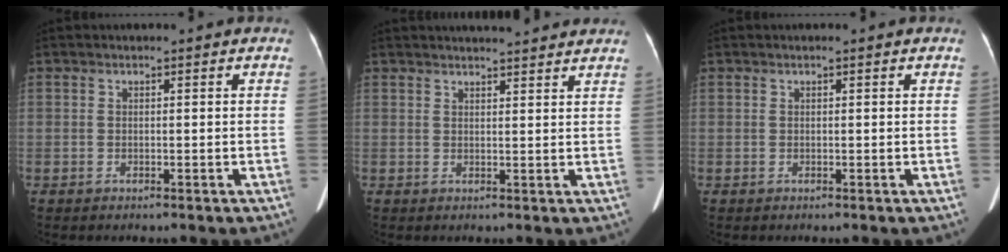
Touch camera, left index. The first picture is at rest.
{"total": 9.6, "force": [8.9, 0.9, 3.6], "torque": [-0.045, 0.020, 0.101]}
{"total": 0.6, "force": [0.5, 0.0, 0.4], "torque": [-0.009, 0.005, 0.009]}